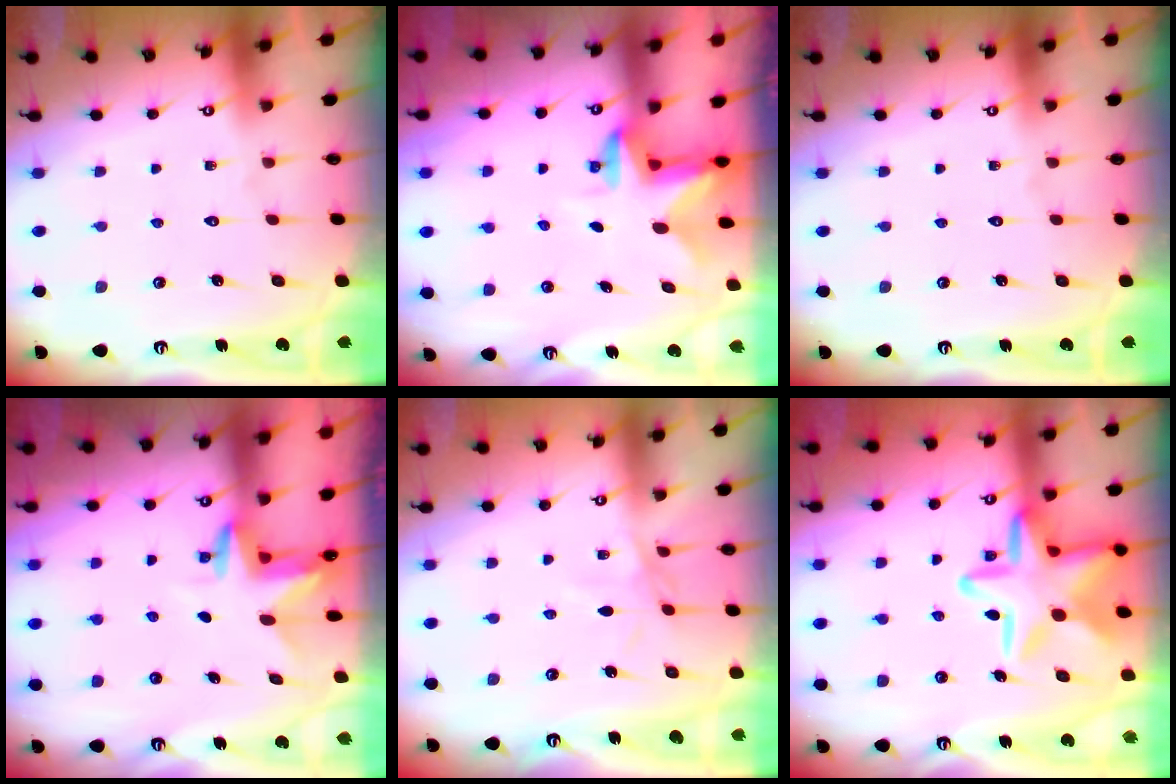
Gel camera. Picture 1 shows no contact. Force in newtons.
{"total": 2.4, "press": 2.4, "slide": 0.4}
{"total": 0.0}
{"total": 3.4, "press": 3.4, "slide": 0.4}
{"total": 3.7, "press": 3.7, "slide": 0.5}
{"total": 19.7, "press": 19.7, "slide": 1.2}